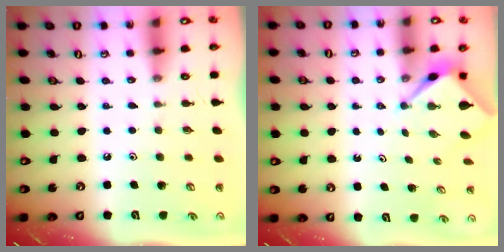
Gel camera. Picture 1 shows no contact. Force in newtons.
{"total": 2.7, "press": 2.7, "slide": 0.1}